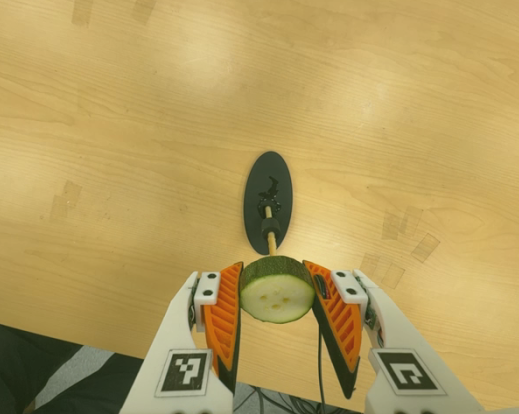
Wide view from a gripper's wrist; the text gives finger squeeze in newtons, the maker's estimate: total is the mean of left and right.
{"total": 8.3, "left": 8.7, "right": 8.0}